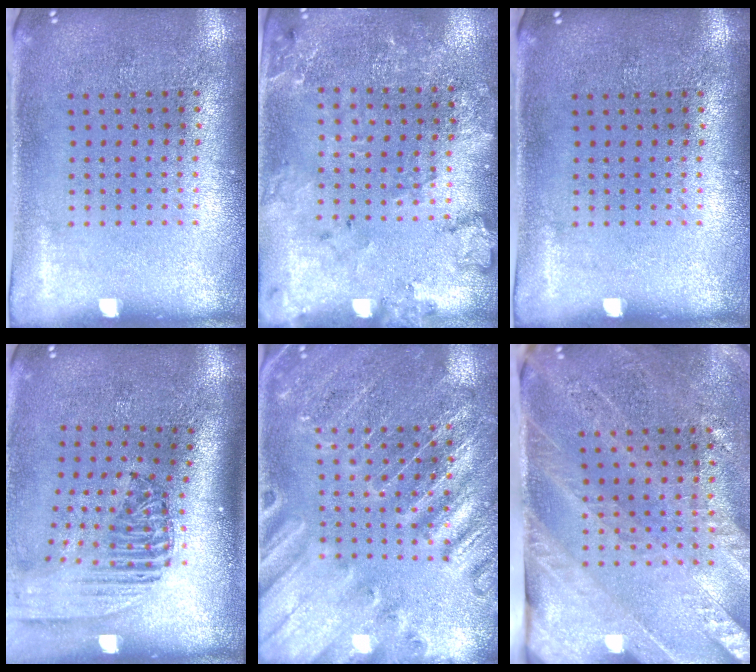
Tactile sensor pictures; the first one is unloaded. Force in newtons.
{"total": 1.7, "press": 1.7, "slide": 0.2}
{"total": 0.0}
{"total": 2.4, "press": 1.8, "slide": 1.6}
{"total": 2.8, "press": 2.8, "slide": 0.4}
{"total": 3.5, "press": 3.0, "slide": 1.8}